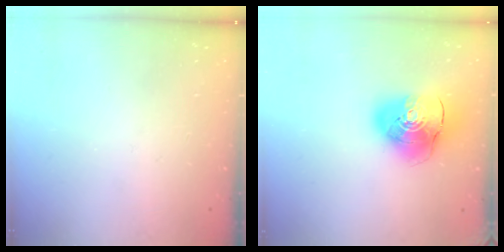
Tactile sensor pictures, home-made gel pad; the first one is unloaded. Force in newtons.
{"total": 14.4, "press": 14.2, "slide": 2.1}